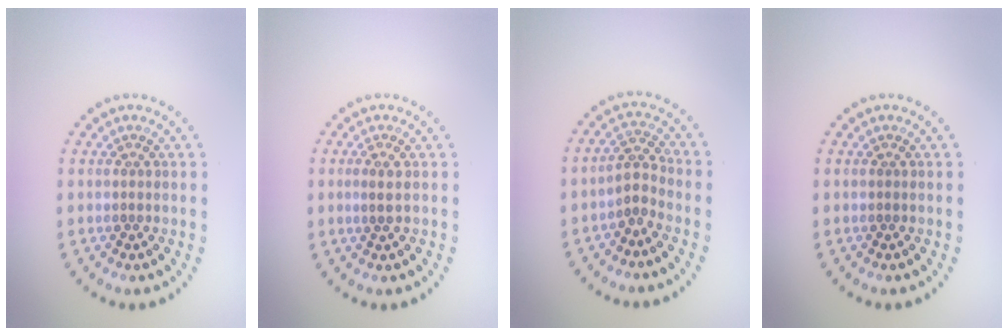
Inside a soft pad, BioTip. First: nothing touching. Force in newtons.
{"total": 0.8, "press": 0.8, "slide": 0.3}
{"total": 2.0, "press": 1.5, "slide": 1.3}
{"total": 0.0}